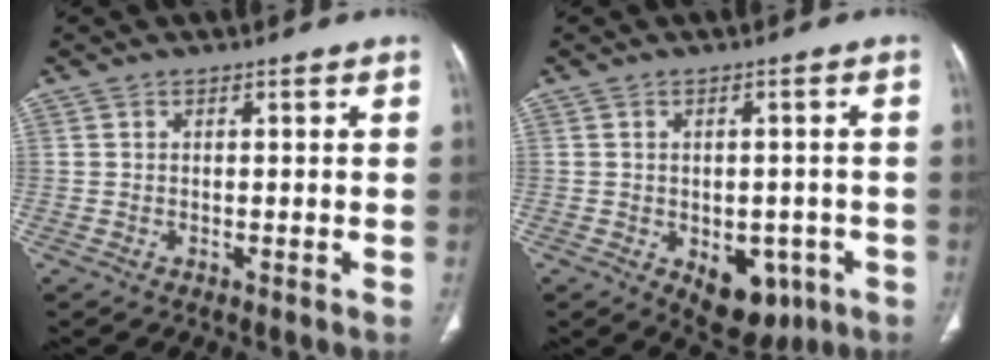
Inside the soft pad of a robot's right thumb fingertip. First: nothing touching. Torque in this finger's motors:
{"motor_torque": [1.56, 1.23, 0.54, -0.35, 0.03]}